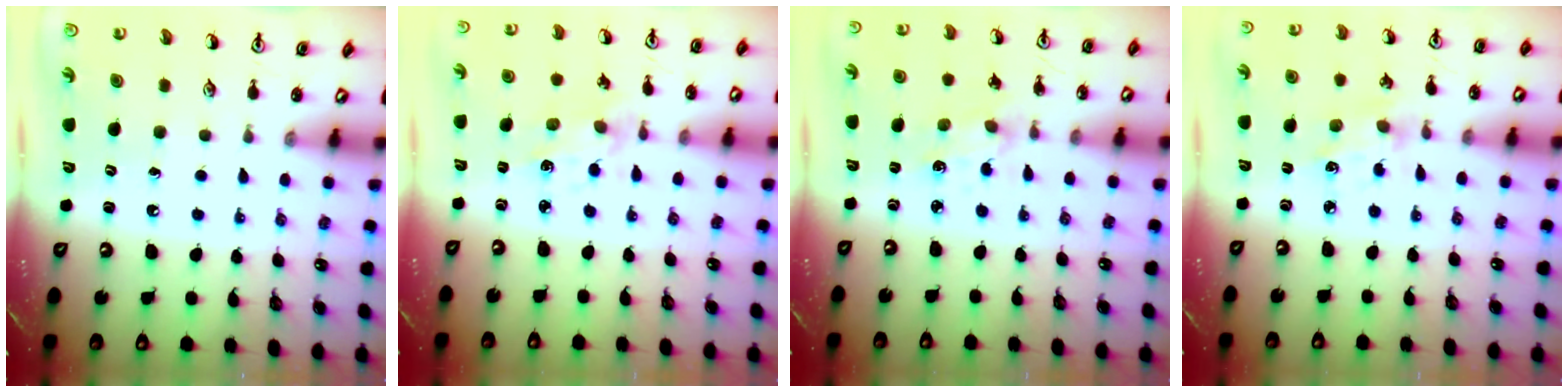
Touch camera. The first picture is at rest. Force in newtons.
{"total": 2.0, "press": 2.0, "slide": 0.3}
{"total": 2.7, "press": 2.7, "slide": 0.3}
{"total": 2.6, "press": 2.5, "slide": 0.5}